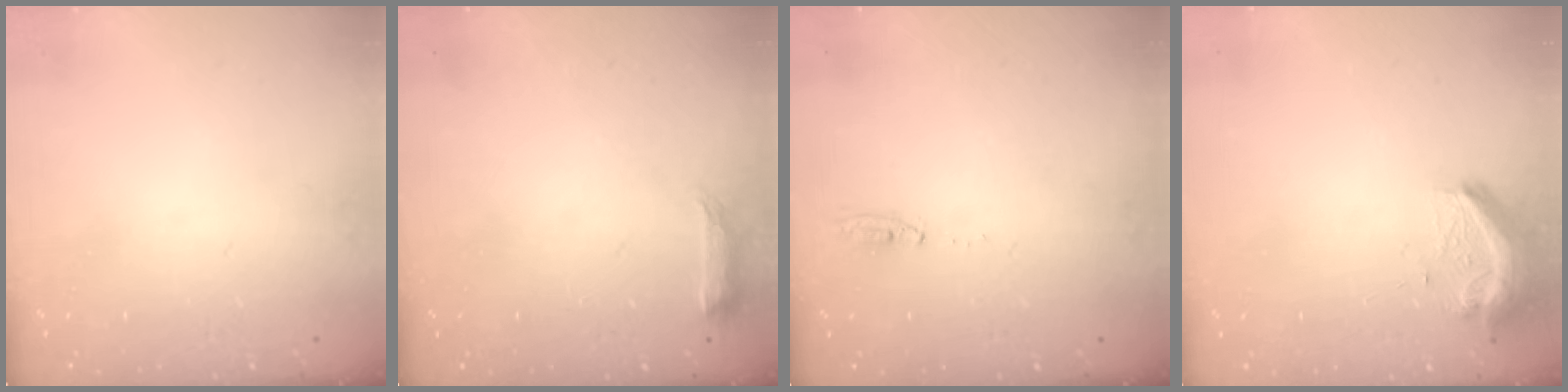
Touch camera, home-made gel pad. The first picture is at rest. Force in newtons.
{"total": 6.5, "press": 6.4, "slide": 1.0}
{"total": 4.1, "press": 3.1, "slide": 2.6}
{"total": 10.1, "press": 10.1, "slide": 0.9}